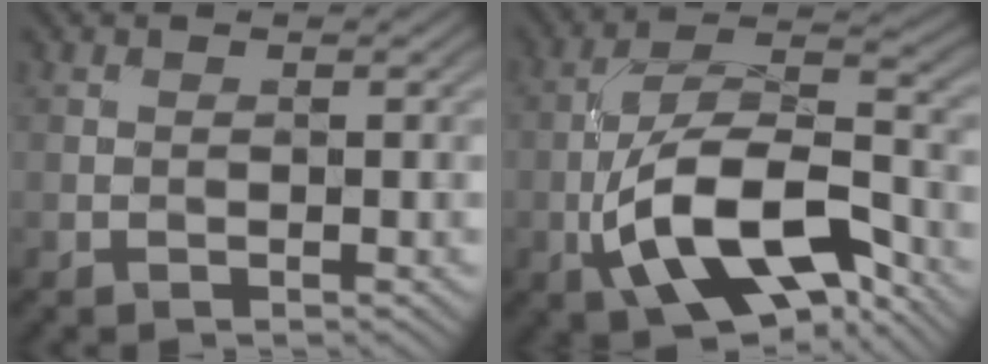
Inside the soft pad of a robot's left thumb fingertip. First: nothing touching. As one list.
[{"total": 14.7, "force": [-5.9, 6.7, 11.7], "torque": [-0.224, -0.008, -0.115]}]